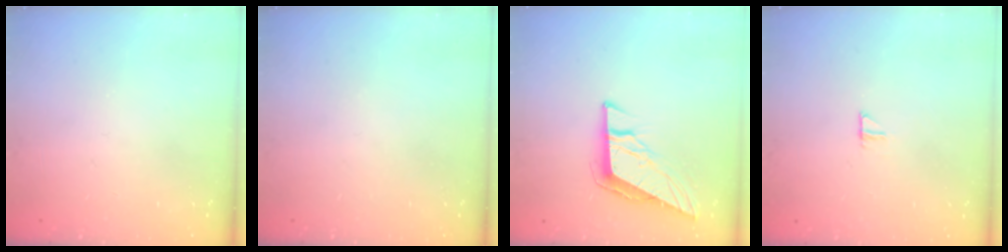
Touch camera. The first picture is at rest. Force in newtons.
{"total": 0.0}
{"total": 10.2, "press": 10.0, "slide": 1.6}
{"total": 5.4, "press": 5.4, "slide": 0.5}